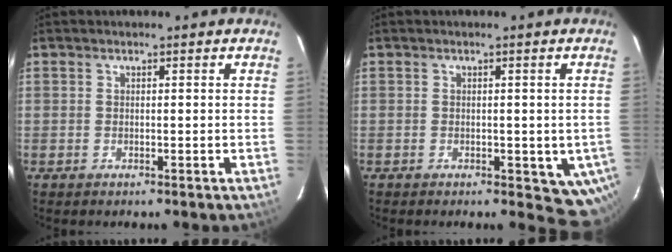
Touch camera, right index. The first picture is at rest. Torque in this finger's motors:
{"motor_torque": [0.95, -0.60, 0.42, 0.01]}